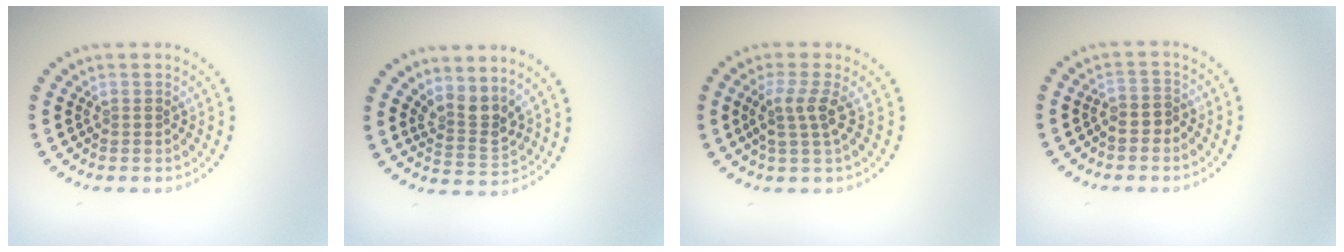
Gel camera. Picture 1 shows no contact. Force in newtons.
{"total": 2.7, "press": 2.0, "slide": 1.8}
{"total": 2.5, "press": 1.9, "slide": 1.7}
{"total": 1.3, "press": 1.1, "slide": 0.7}